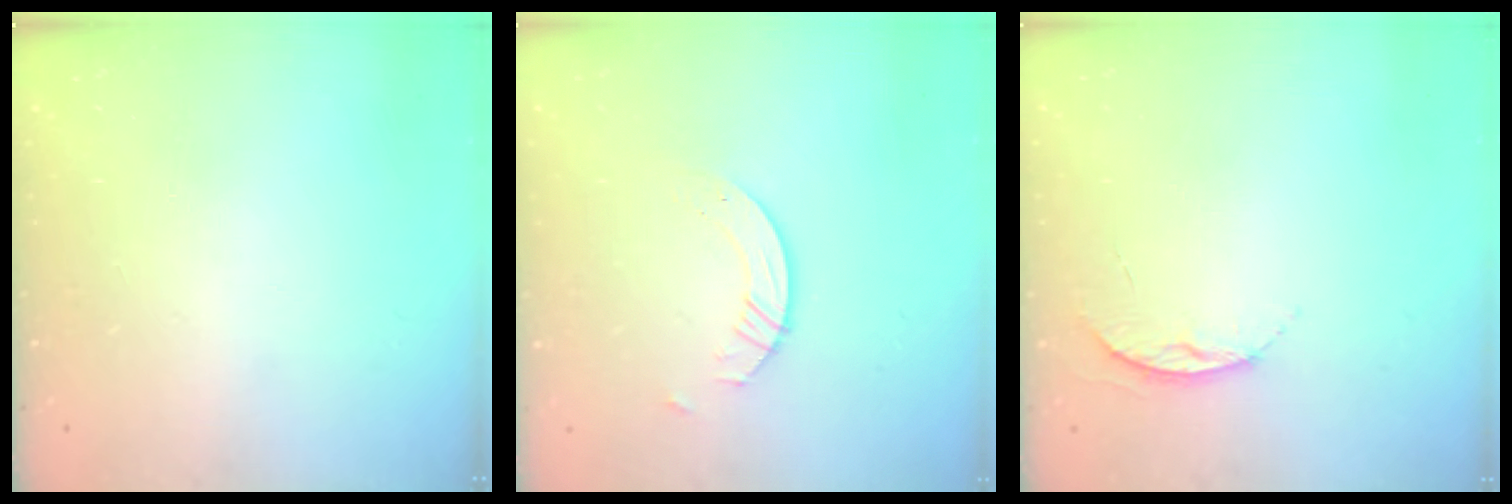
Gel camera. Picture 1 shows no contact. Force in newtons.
{"total": 3.8, "press": 3.8, "slide": 0.3}
{"total": 5.8, "press": 5.8, "slide": 0.6}